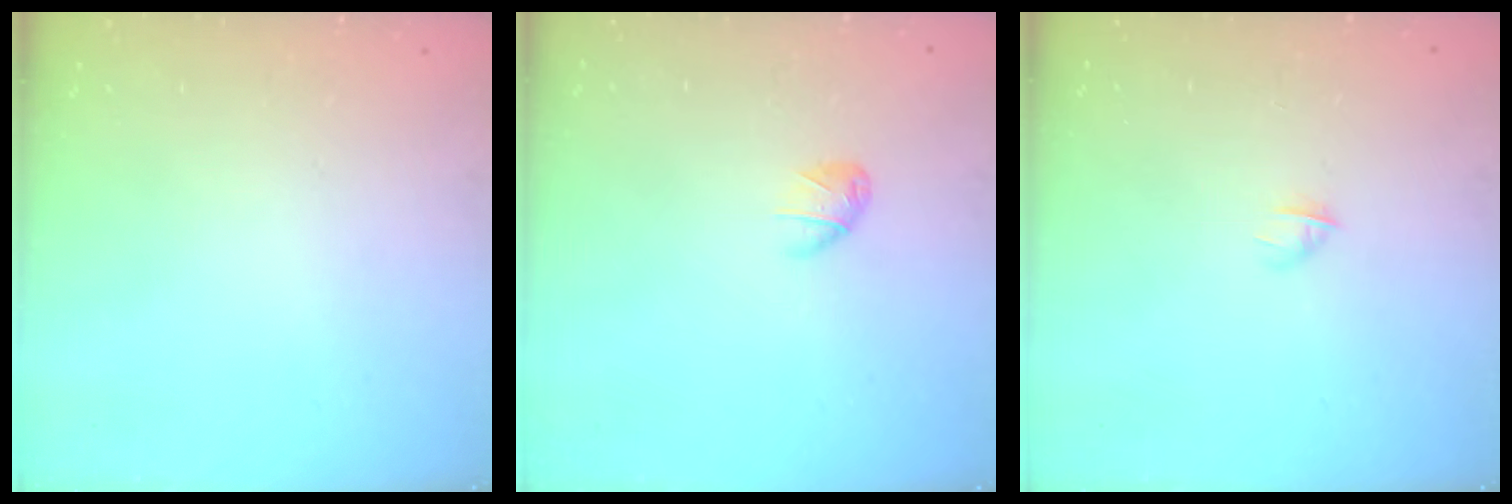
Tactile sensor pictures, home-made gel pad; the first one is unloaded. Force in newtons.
{"total": 5.8, "press": 5.5, "slide": 1.9}
{"total": 2.8, "press": 2.7, "slide": 0.8}